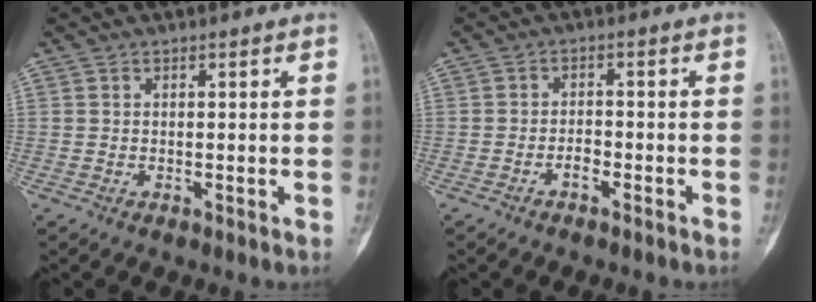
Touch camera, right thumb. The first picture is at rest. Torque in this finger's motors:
{"motor_torque": [-0.44, -0.17, -0.06, 0.02, 0.00]}